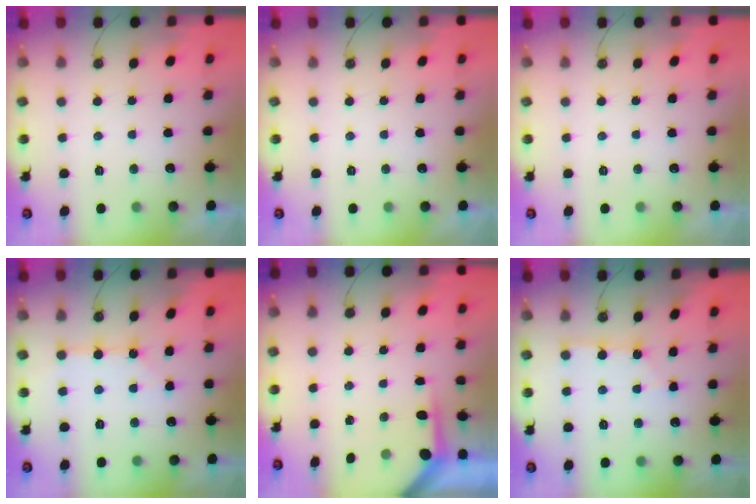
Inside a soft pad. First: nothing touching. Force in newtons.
{"total": 0.0}
{"total": 0.0}
{"total": 3.5, "press": 3.5, "slide": 0.2}
{"total": 3.9, "press": 3.9, "slide": 0.4}
{"total": 3.5, "press": 3.4, "slide": 0.6}